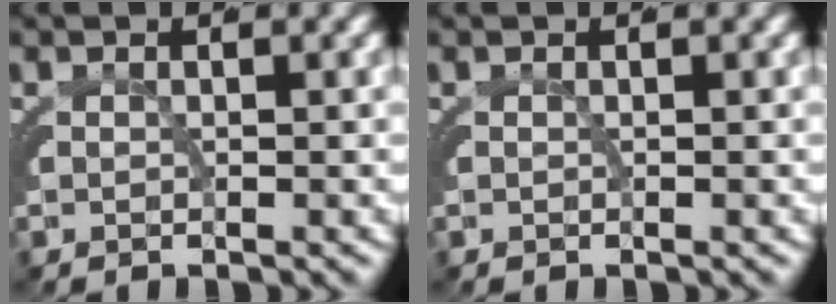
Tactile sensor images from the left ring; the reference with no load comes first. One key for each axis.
{"total": 0.0}